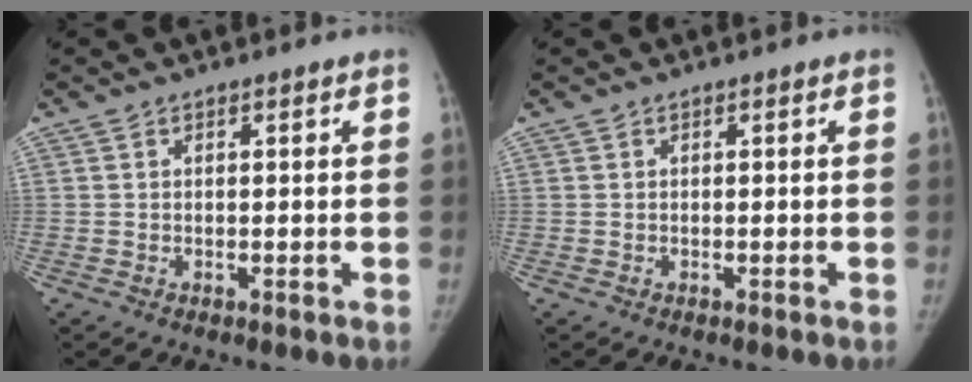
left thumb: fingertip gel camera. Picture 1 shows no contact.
{"total": 0.0}